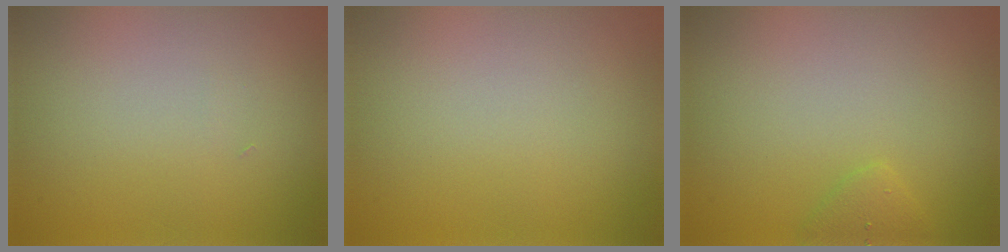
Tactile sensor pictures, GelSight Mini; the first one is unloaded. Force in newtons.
{"total": 0.0}
{"total": 1.2, "press": 1.2, "slide": 0.1}